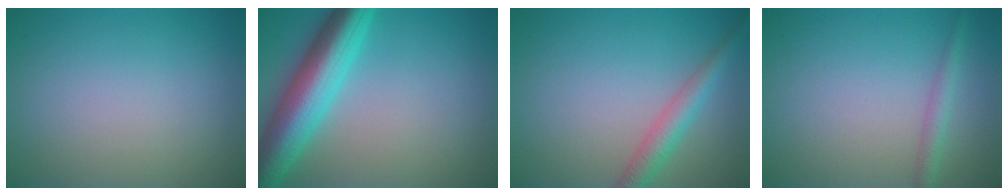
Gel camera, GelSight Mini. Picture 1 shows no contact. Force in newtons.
{"total": 8.3, "press": 8.3, "slide": 0.1}
{"total": 3.0, "press": 3.0, "slide": 0.1}
{"total": 1.7, "press": 1.7, "slide": 0.1}